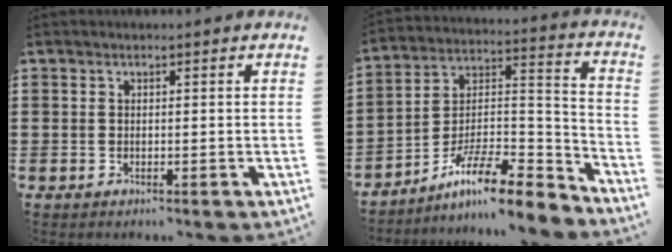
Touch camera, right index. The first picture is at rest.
{"total": 11.2, "force": [-8.6, 2.5, 6.6], "torque": [-0.116, 0.021, -0.166]}